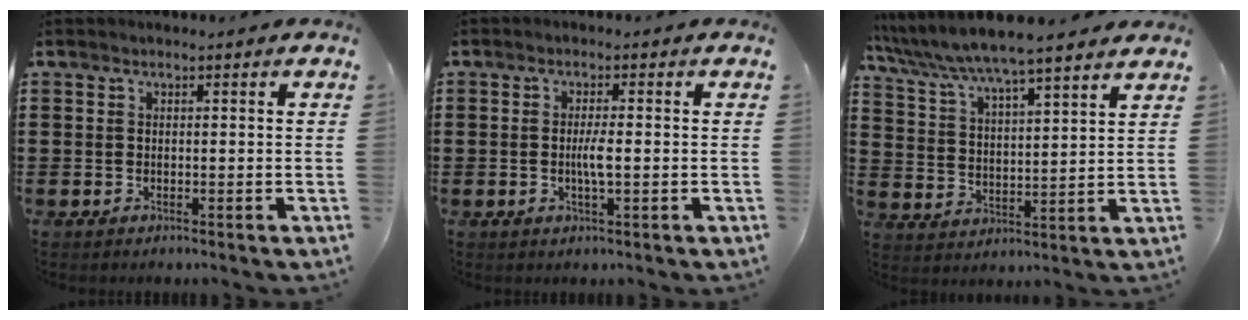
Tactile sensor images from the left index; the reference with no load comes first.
{"total": 3.0, "force": [-0.2, 0.4, 3.0], "torque": [-0.061, -0.004, -0.008]}
{"total": 6.2, "force": [5.7, 0.1, 2.3], "torque": [-0.071, -0.031, 0.096]}